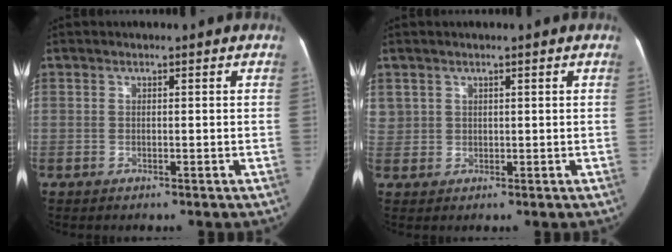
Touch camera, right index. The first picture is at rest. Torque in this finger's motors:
{"motor_torque": [0.37, 0.11, 0.01, 0.00]}